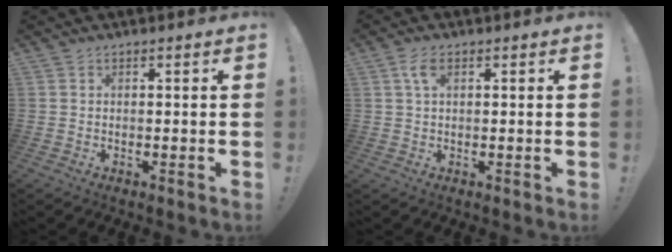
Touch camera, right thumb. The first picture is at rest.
{"total": 4.2, "force": [1.6, 2.0, 3.3], "torque": [-0.061, 0.002, 0.026]}